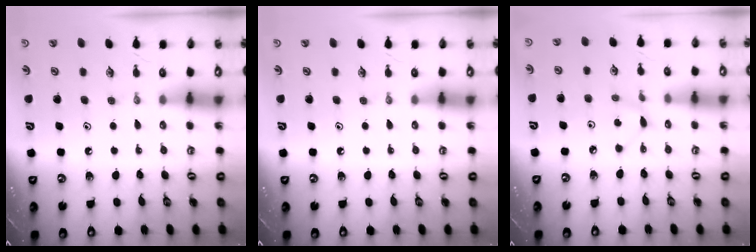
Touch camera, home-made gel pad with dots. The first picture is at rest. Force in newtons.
{"total": 0.0}
{"total": 3.8, "press": 3.8, "slide": 0.5}